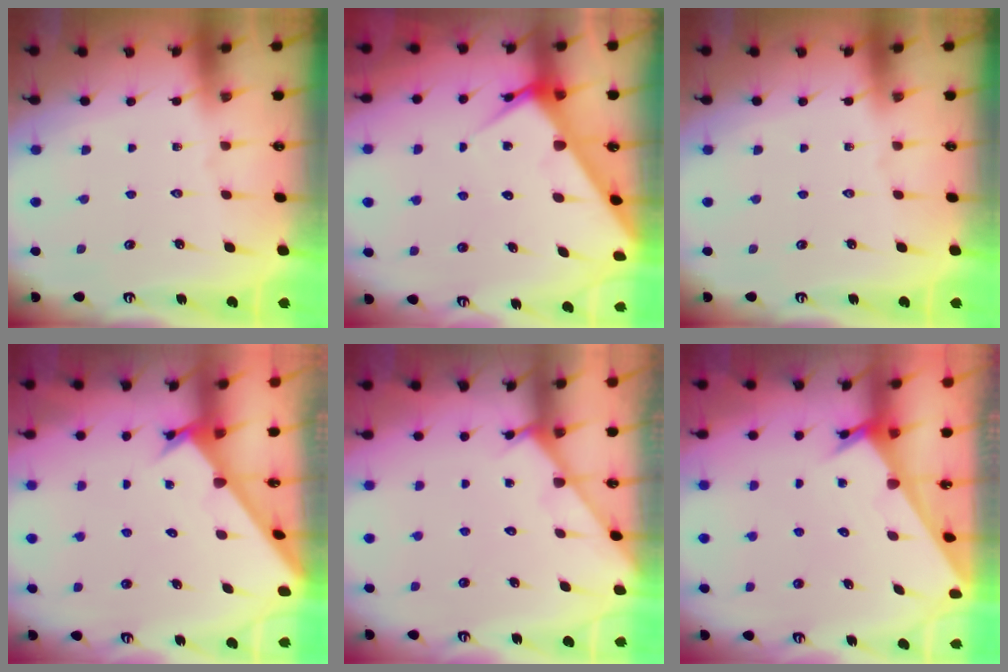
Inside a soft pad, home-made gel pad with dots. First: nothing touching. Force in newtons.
{"total": 5.4, "press": 5.4, "slide": 0.5}
{"total": 0.0}
{"total": 2.6, "press": 2.6, "slide": 0.3}
{"total": 4.0, "press": 3.9, "slide": 0.3}
{"total": 2.5, "press": 2.5, "slide": 0.1}